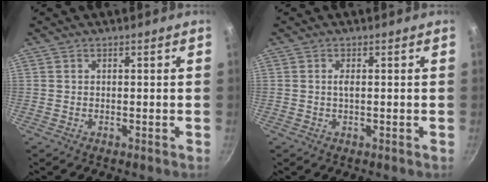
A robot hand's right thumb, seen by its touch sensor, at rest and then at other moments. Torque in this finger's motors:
{"motor_torque": [0.17, 0.42, 0.58, 0.16, 0.01]}